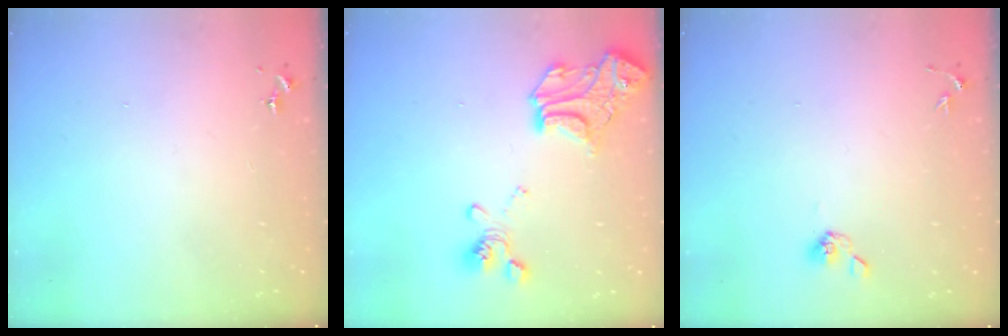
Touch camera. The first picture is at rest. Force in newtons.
{"total": 19.8, "press": 19.7, "slide": 1.5}
{"total": 5.5, "press": 5.2, "slide": 1.8}